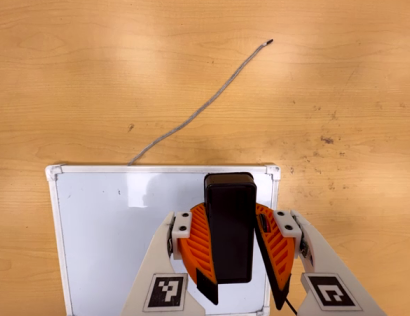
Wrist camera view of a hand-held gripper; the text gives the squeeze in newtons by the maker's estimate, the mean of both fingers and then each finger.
{"total": 9.6, "left": 9.2, "right": 10.0}